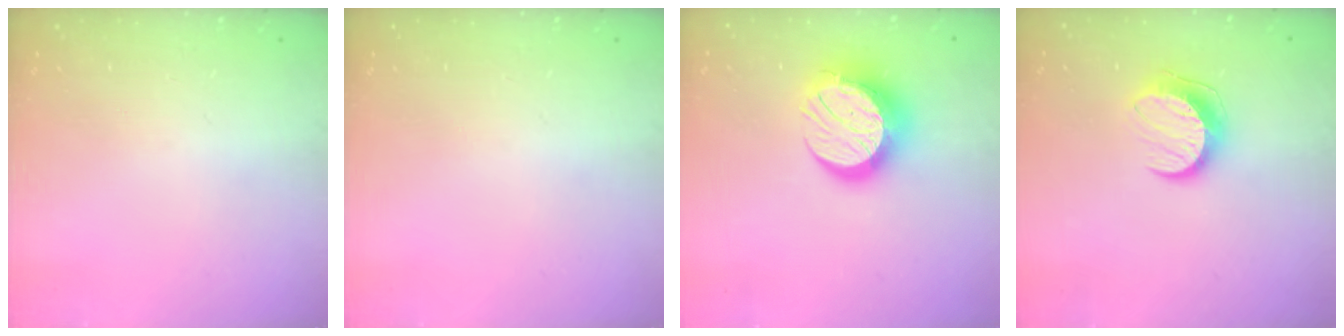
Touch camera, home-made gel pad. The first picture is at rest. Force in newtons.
{"total": 0.0}
{"total": 15.0, "press": 14.9, "slide": 1.2}
{"total": 10.0, "press": 10.0, "slide": 0.4}